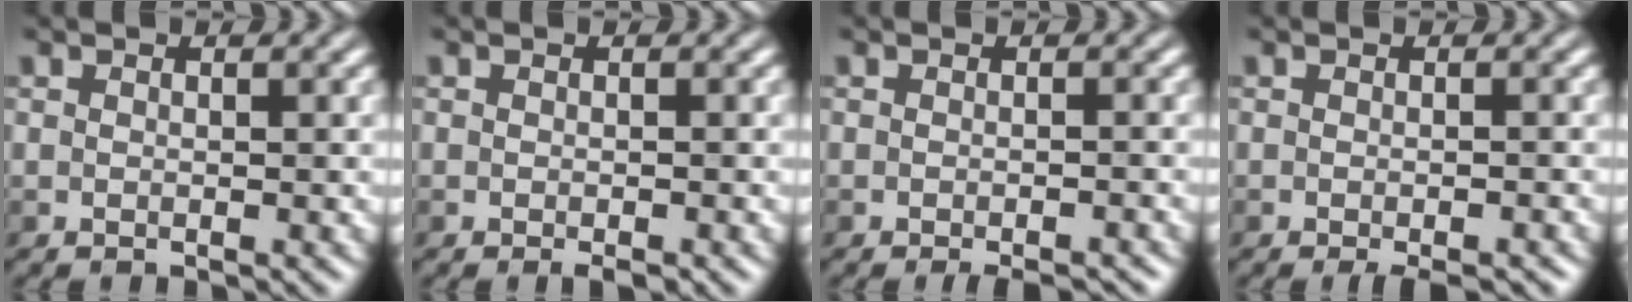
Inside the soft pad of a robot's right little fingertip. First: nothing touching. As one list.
[{"total": 0.9, "force": [-0.6, 0.2, 0.7], "torque": [-0.010, -0.004, -0.007]}, {"total": 2.4, "force": [-1.8, 0.4, 1.5], "torque": [-0.018, -0.003, -0.025]}, {"total": 2.6, "force": [-1.8, 0.6, 1.8], "torque": [-0.025, -0.003, -0.024]}]